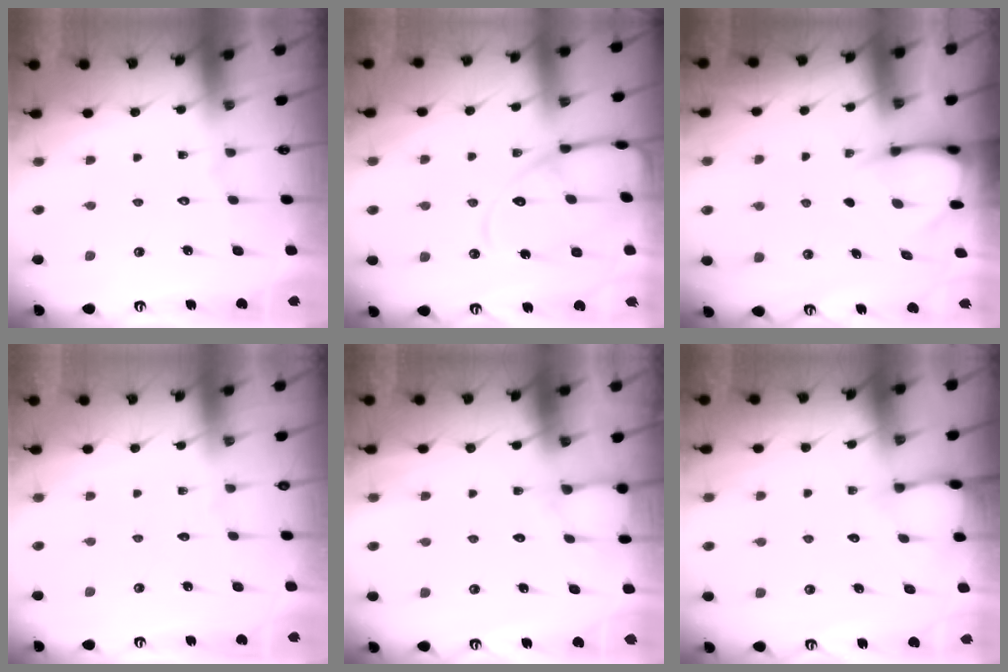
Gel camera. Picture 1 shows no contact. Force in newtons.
{"total": 13.5, "press": 13.5, "slide": 0.8}
{"total": 3.6, "press": 3.6, "slide": 0.3}
{"total": 0.0}
{"total": 6.1, "press": 6.0, "slide": 0.6}
{"total": 4.7, "press": 4.7, "slide": 0.5}